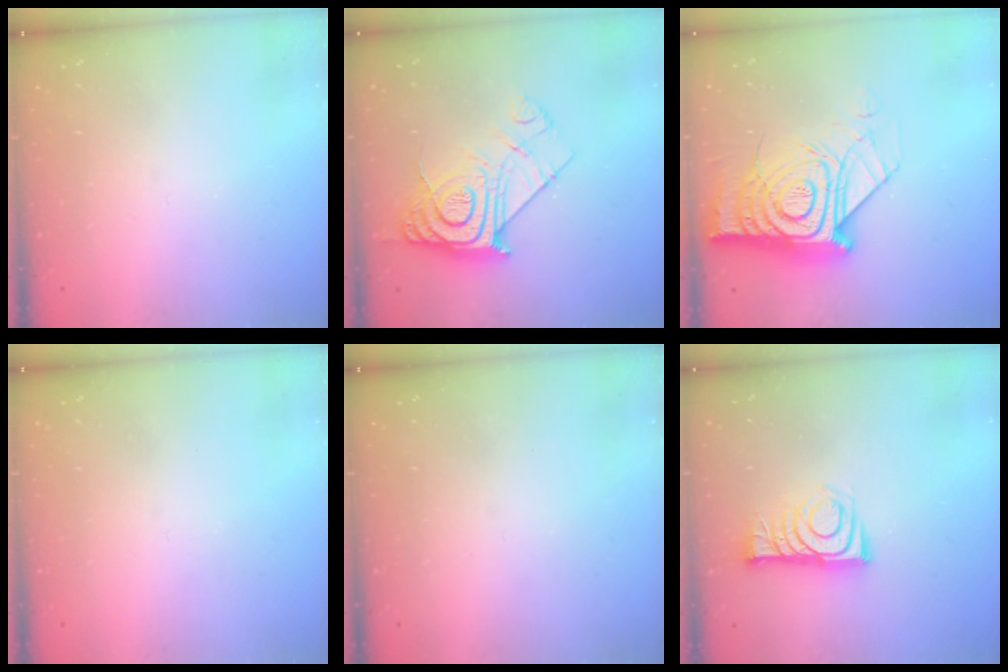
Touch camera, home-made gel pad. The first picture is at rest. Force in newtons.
{"total": 15.3, "press": 15.2, "slide": 1.1}
{"total": 22.0, "press": 21.9, "slide": 1.7}
{"total": 0.0}
{"total": 0.0}
{"total": 8.2, "press": 8.2, "slide": 0.9}